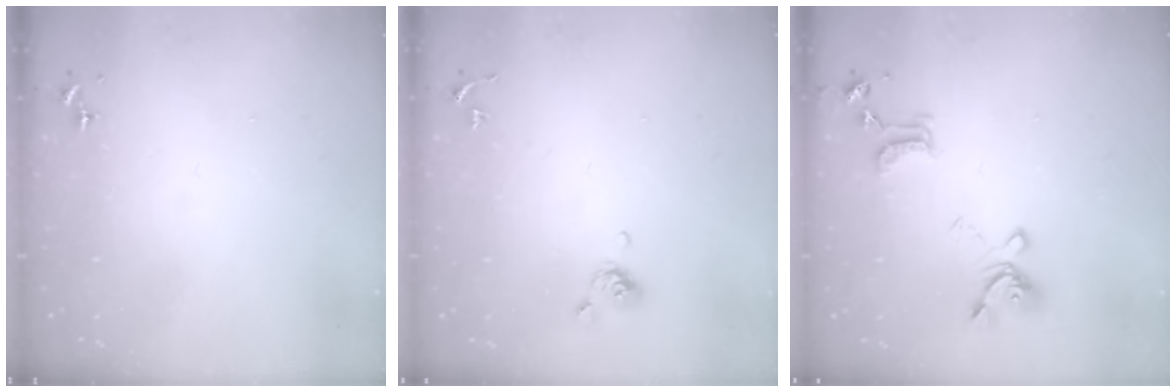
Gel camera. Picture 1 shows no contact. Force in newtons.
{"total": 6.6, "press": 6.4, "slide": 1.5}
{"total": 16.4, "press": 16.3, "slide": 1.6}